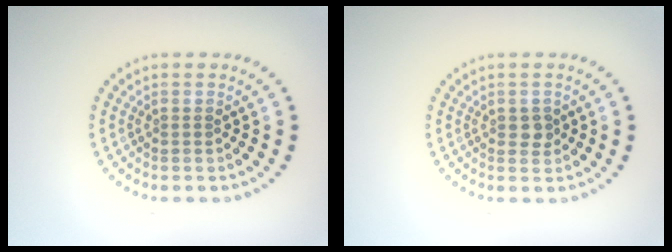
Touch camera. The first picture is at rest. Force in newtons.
{"total": 1.3, "press": 1.3, "slide": 0.2}